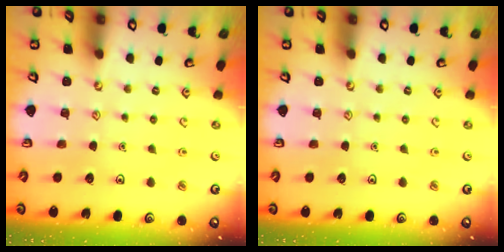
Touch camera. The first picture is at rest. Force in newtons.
{"total": 0.0}